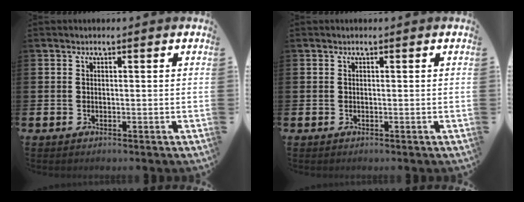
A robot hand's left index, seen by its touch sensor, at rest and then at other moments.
{"total": 0.0}